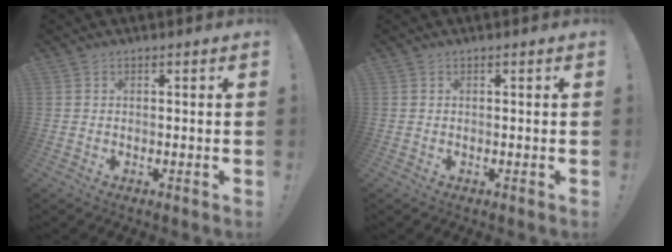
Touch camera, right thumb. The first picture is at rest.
{"total": 0.0}